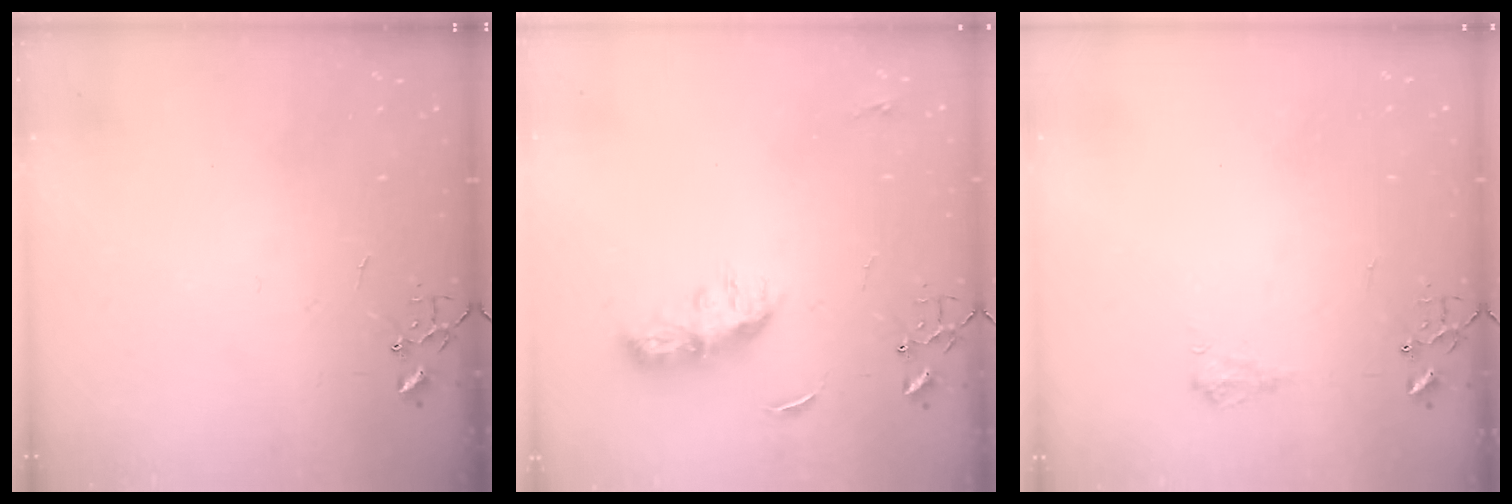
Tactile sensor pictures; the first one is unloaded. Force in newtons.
{"total": 9.4, "press": 9.4, "slide": 0.3}
{"total": 6.8, "press": 6.8, "slide": 0.8}